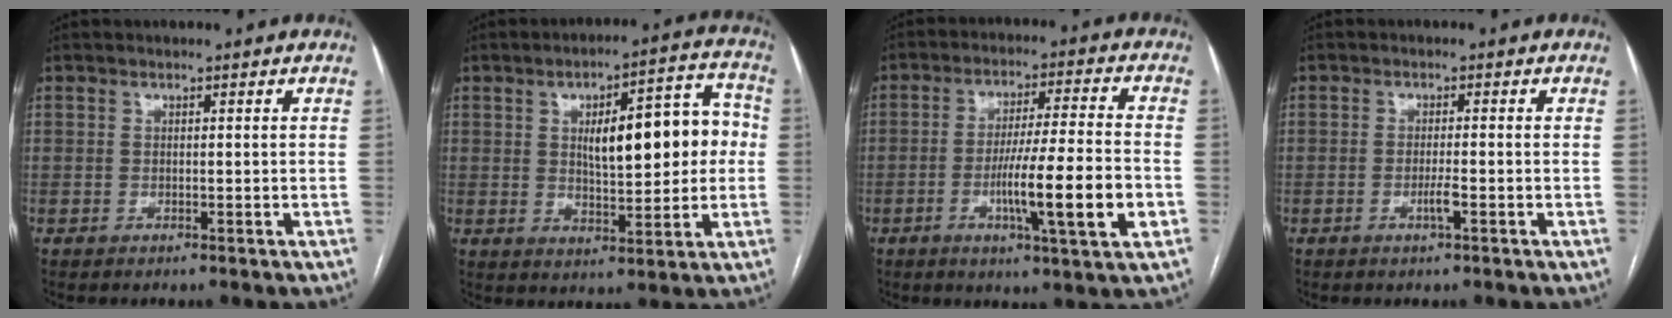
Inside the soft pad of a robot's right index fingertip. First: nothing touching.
{"total": 13.7, "force": [1.4, 4.5, 12.8], "torque": [-0.177, 0.036, 0.028]}
{"total": 13.1, "force": [-3.7, 0.0, 12.6], "torque": [-0.214, -0.007, -0.062]}
{"total": 2.0, "force": [-0.9, -0.1, 1.9], "torque": [-0.037, -0.001, -0.014]}